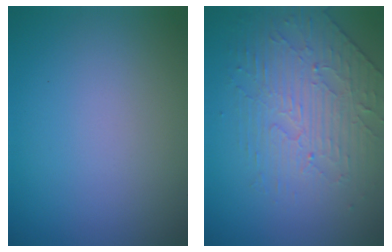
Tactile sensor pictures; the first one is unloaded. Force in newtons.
{"total": 4.1, "press": 3.5, "slide": 2.1}